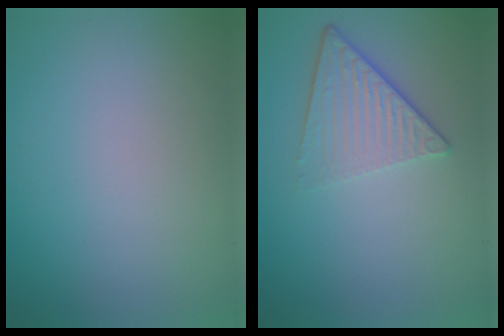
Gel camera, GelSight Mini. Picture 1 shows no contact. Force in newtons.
{"total": 4.3, "press": 3.1, "slide": 3.0}